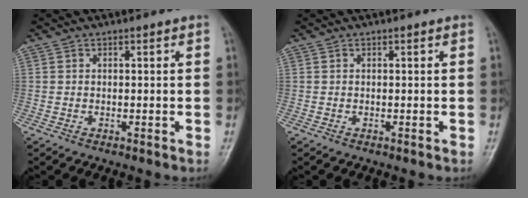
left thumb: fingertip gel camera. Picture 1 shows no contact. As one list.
[{"total": 0.0}]